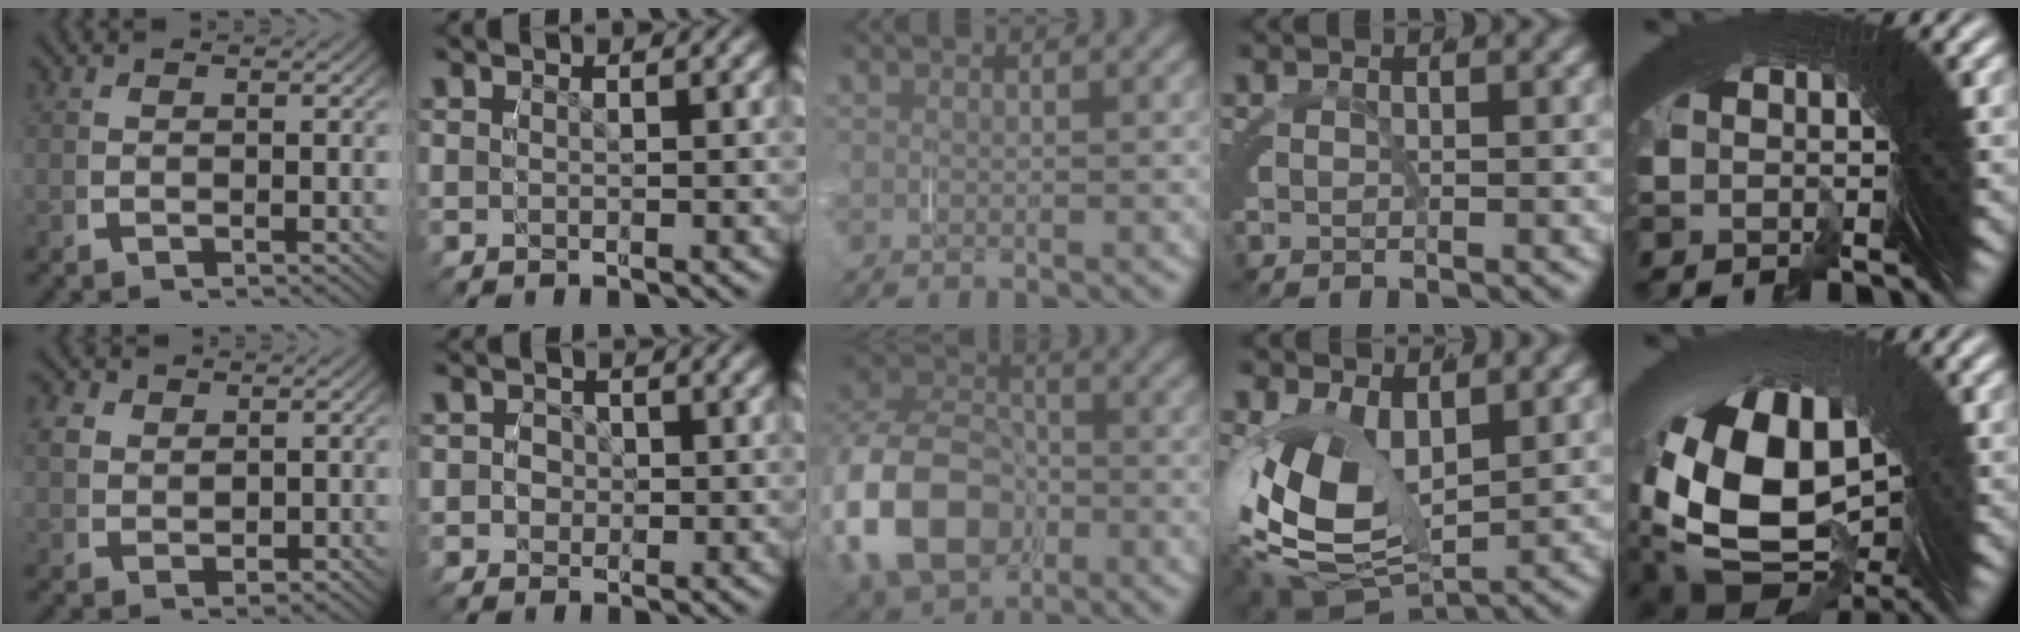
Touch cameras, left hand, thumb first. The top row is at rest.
{"thumb": {"total": 3.4, "force": [1.1, 2.7, 1.7], "torque": [-0.035, -0.013, 0.033]}, "index": {"total": 2.5, "force": [-0.5, 2.5, 0.4], "torque": [-0.013, -0.006, -0.010]}, "middle": {"total": 13.0, "force": [-2.6, 10.3, 7.5], "torque": [-0.181, -0.030, -0.043]}, "ring": {"total": 10.6, "force": [-2.1, 7.4, 7.3], "torque": [-0.171, -0.060, -0.005]}, "little": {"total": 11.6, "force": [-2.5, 8.0, 8.0], "torque": [-0.177, -0.059, -0.008]}}